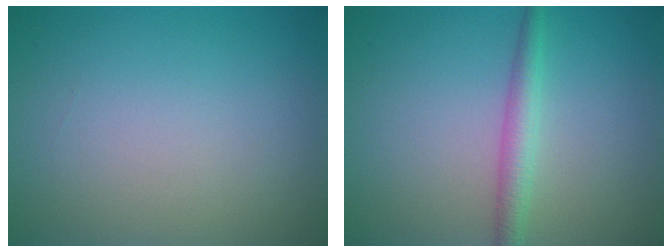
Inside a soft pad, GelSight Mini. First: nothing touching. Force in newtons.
{"total": 2.3, "press": 2.3, "slide": 0.1}